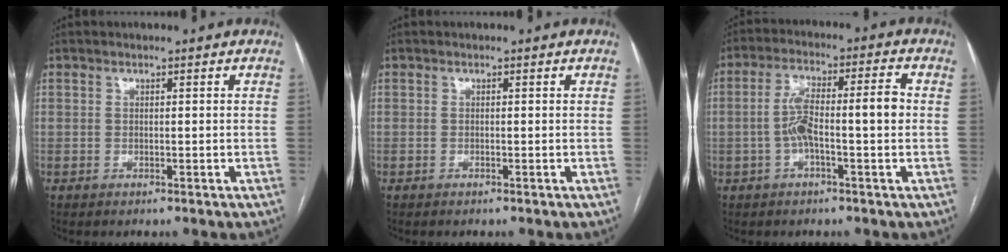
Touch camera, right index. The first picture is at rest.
{"total": 0.0}
{"total": 8.3, "force": [-0.7, 1.4, 8.1], "torque": [-0.148, 0.033, -0.011]}